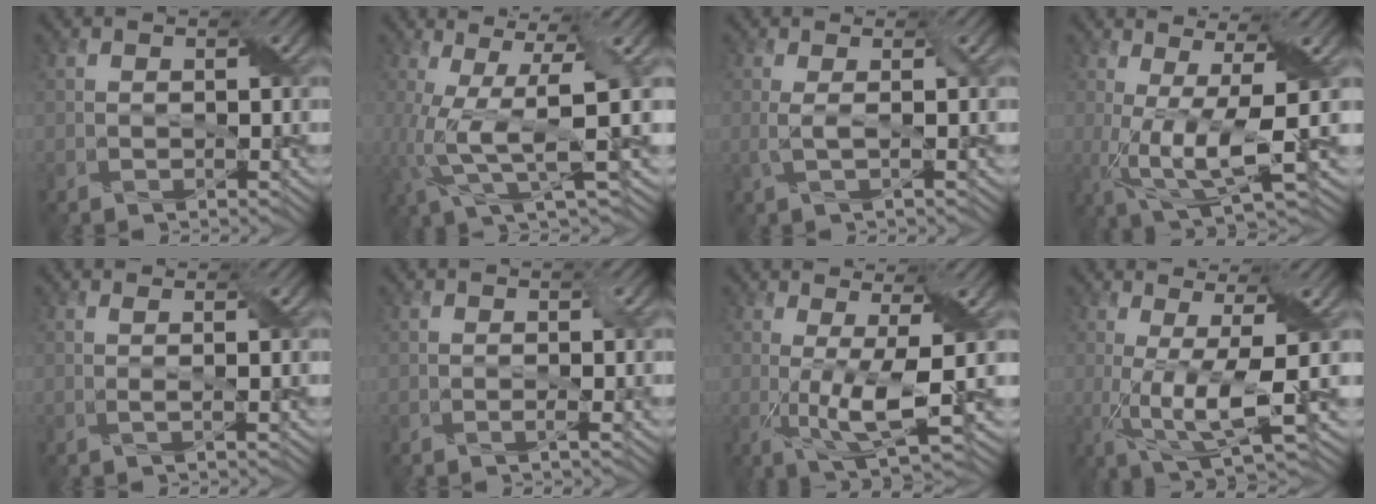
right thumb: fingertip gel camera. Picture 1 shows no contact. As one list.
[{"total": 11.1, "force": [-1.4, 2.7, 10.7], "torque": [-0.213, 0.000, -0.012]}, {"total": 2.3, "force": [0.0, 0.5, 2.2], "torque": [-0.046, 0.001, 0.000]}, {"total": 9.8, "force": [-0.7, 2.5, 9.4], "torque": [-0.187, 0.001, -0.002]}, {"total": 1.3, "force": [0.1, 0.2, 1.3], "torque": [-0.031, 0.002, -0.005]}, {"total": 1.4, "force": [-0.3, 0.2, 1.4], "torque": [-0.026, 0.002, -0.009]}, {"total": 7.6, "force": [-0.6, 1.5, 7.4], "torque": [-0.145, 0.001, -0.005]}, {"total": 8.9, "force": [-0.7, 1.9, 8.7], "torque": [-0.169, 0.003, -0.003]}]